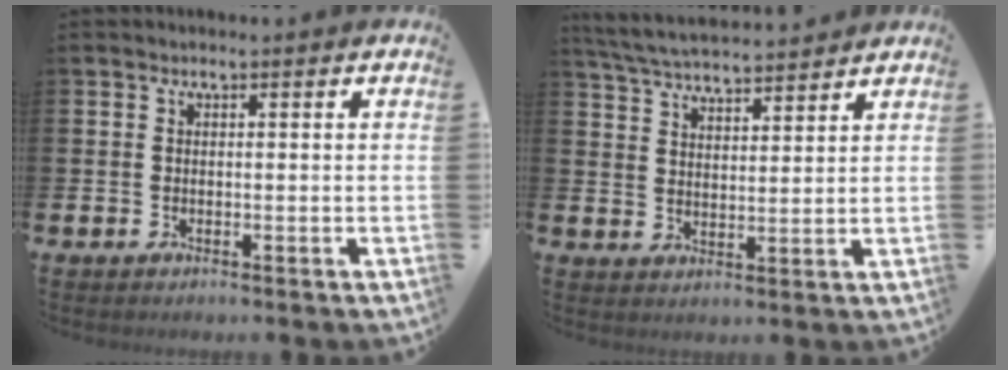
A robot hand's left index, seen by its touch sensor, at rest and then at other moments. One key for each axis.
{"total": 5.4, "fx": 5.3, "fy": 0.4, "fz": 0.8, "tx": -0.037, "ty": -0.029, "tz": 0.095}